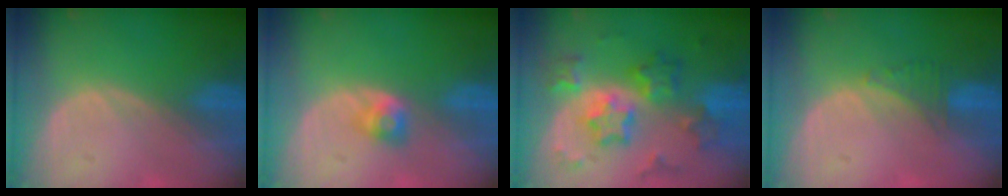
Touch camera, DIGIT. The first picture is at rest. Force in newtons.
{"total": 2.7, "press": 2.4, "slide": 1.3}
{"total": 9.2, "press": 9.2, "slide": 0.8}
{"total": 2.3, "press": 2.2, "slide": 0.7}